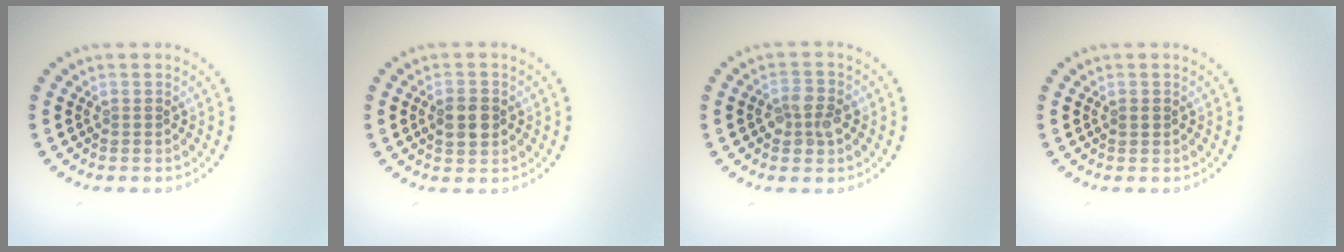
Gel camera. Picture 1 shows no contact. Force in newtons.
{"total": 3.1, "press": 3.1, "slide": 0.0}
{"total": 2.6, "press": 2.5, "slide": 0.7}
{"total": 0.8, "press": 0.7, "slide": 0.1}